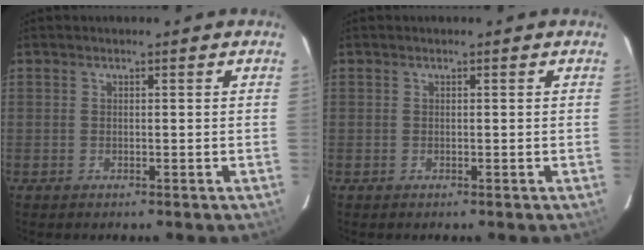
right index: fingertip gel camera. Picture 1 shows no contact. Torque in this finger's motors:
{"motor_torque": [0.00, 0.00, 0.00, -0.01]}